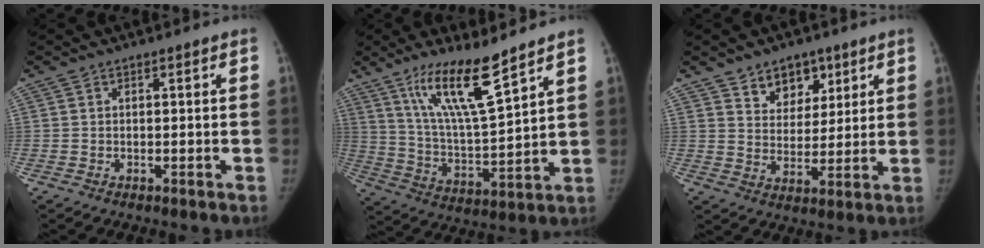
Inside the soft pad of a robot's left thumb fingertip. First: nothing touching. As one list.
[{"total": 14.1, "force": [9.5, 1.9, 10.3], "torque": [-0.179, -0.066, 0.187]}, {"total": 8.1, "force": [5.1, 5.6, 2.9], "torque": [-0.006, -0.029, 0.087]}]